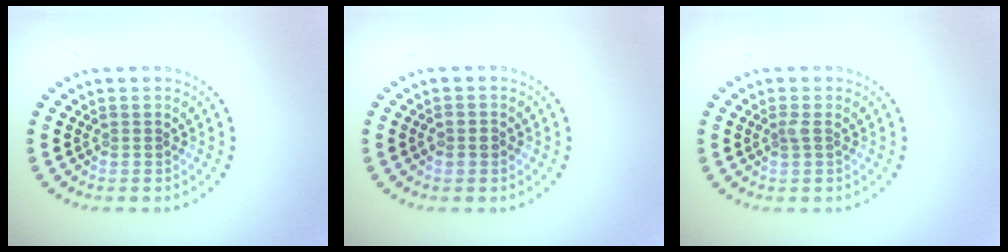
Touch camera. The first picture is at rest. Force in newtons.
{"total": 1.0, "press": 1.0, "slide": 0.3}
{"total": 0.7, "press": 0.6, "slide": 0.3}